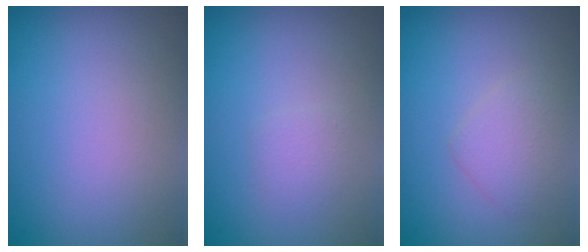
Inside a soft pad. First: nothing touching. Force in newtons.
{"total": 1.1, "press": 1.0, "slide": 0.1}
{"total": 1.8, "press": 1.8, "slide": 0.1}